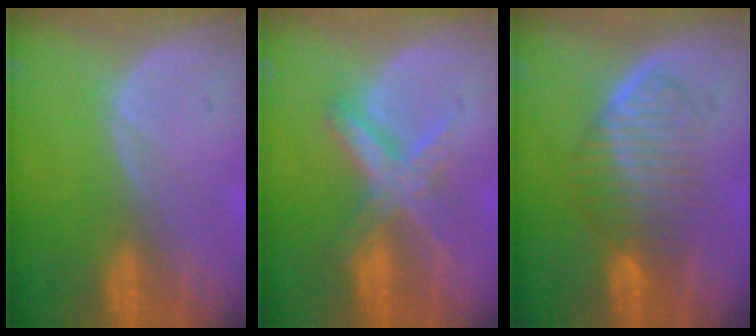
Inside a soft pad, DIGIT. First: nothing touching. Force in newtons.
{"total": 7.2, "press": 6.1, "slide": 3.7}
{"total": 6.5, "press": 6.3, "slide": 1.6}